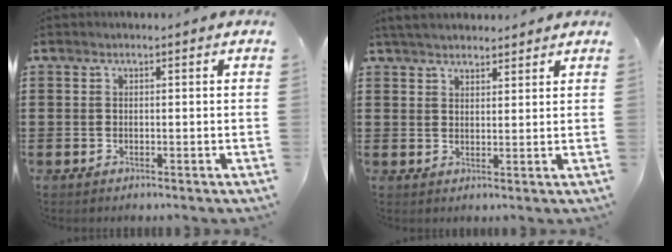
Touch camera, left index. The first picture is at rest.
{"total": 3.6, "force": [3.4, 0.8, 0.8], "torque": [-0.026, 0.000, 0.065]}